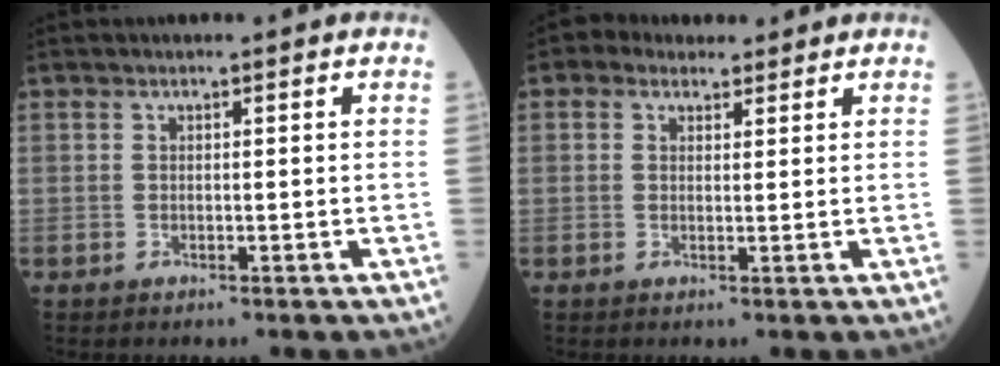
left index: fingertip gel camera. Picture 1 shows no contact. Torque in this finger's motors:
{"motor_torque": [-0.15, -0.44, -0.71, 0.01]}